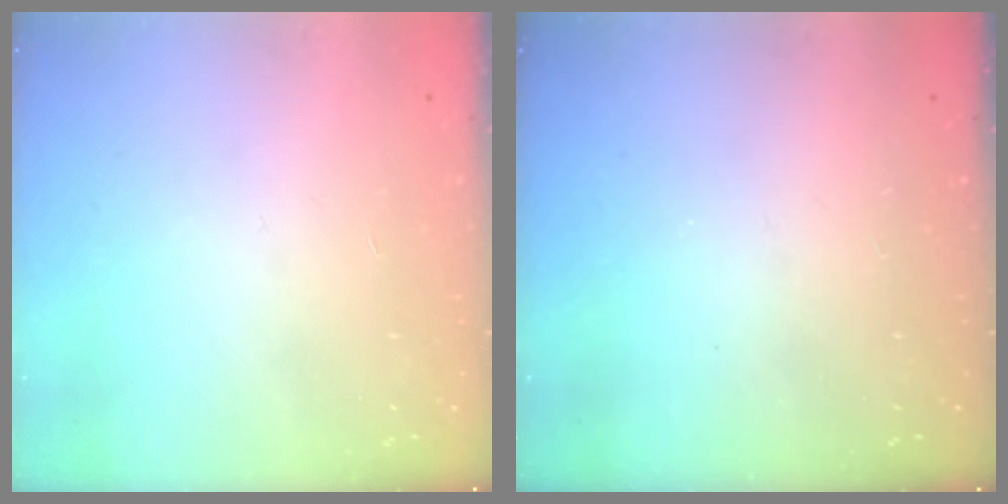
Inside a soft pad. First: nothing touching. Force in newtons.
{"total": 0.0}